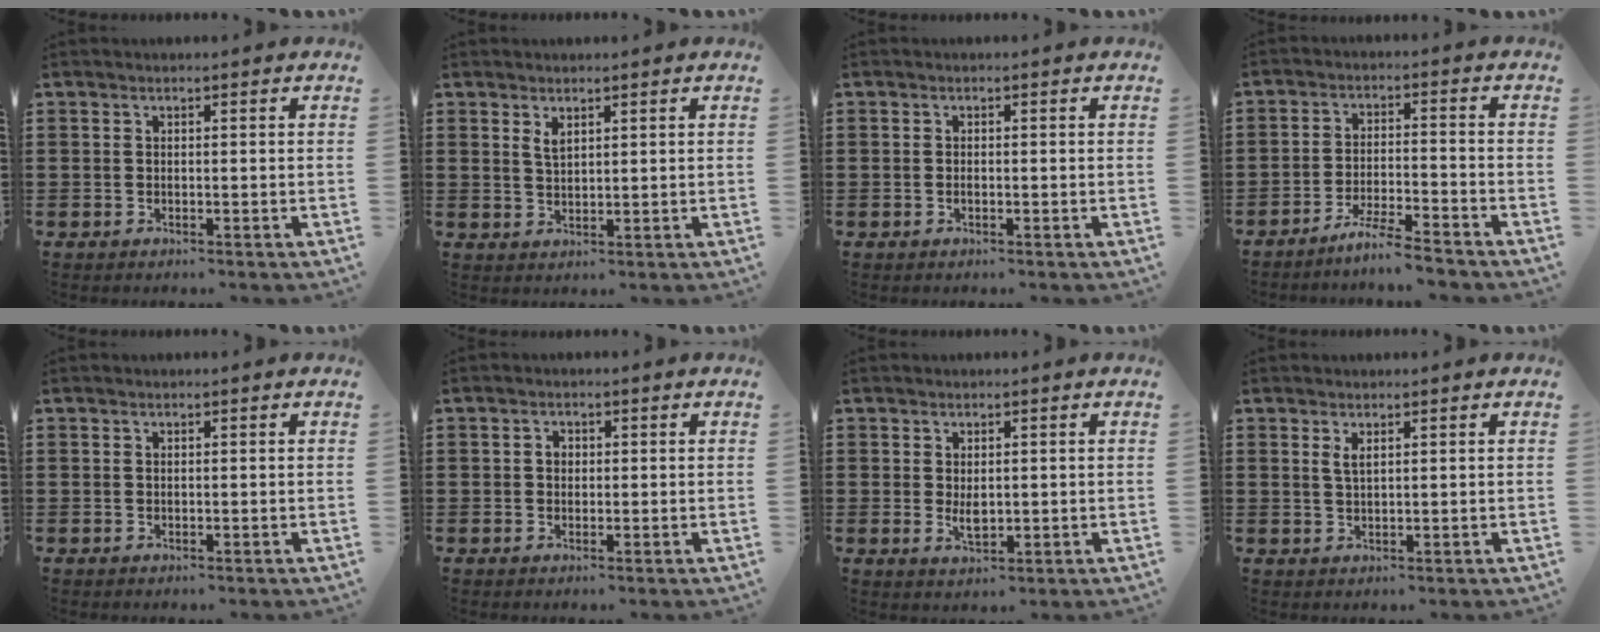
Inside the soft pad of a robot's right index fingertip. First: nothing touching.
{"total": 2.0, "force": [1.3, 0.8, 1.2], "torque": [-0.027, 0.003, 0.022]}
{"total": 0.6, "force": [-0.2, 0.2, 0.5], "torque": [-0.012, -0.004, -0.004]}
{"total": 5.1, "force": [-4.7, -0.4, 1.9], "torque": [-0.039, -0.009, -0.092]}
{"total": 0.0}
{"total": 1.4, "force": [0.2, 1.1, 0.8], "torque": [-0.017, 0.008, 0.002]}
{"total": 2.4, "force": [0.2, 1.3, 2.0], "torque": [-0.032, -0.001, 0.002]}
{"total": 1.7, "force": [0.9, 0.6, 1.3], "torque": [-0.028, 0.003, 0.015]}